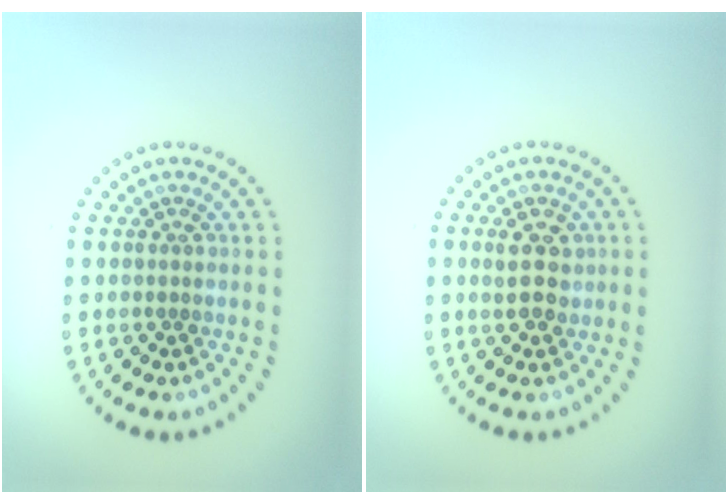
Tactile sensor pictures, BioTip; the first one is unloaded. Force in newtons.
{"total": 2.8, "press": 2.8, "slide": 0.4}